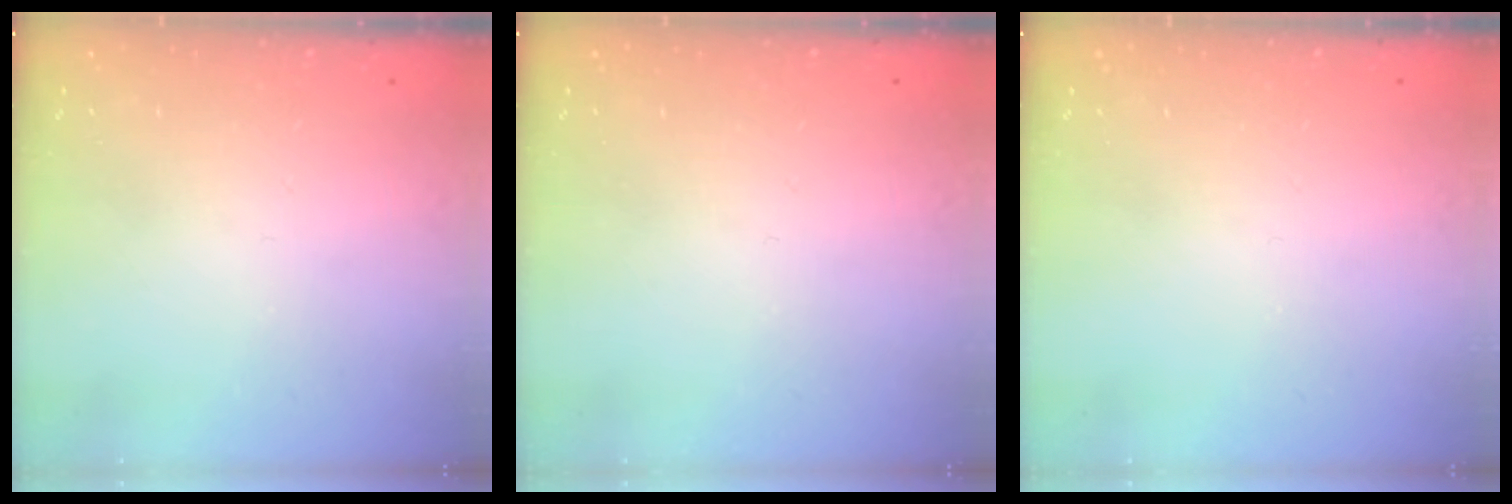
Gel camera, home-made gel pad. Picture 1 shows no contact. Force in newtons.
{"total": 0.0}
{"total": 0.0}